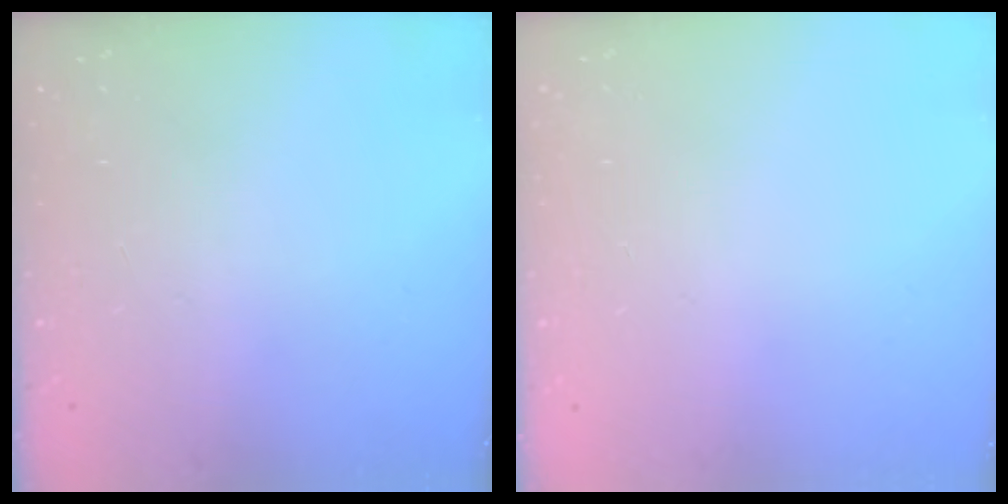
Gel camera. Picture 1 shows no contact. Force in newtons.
{"total": 0.0}